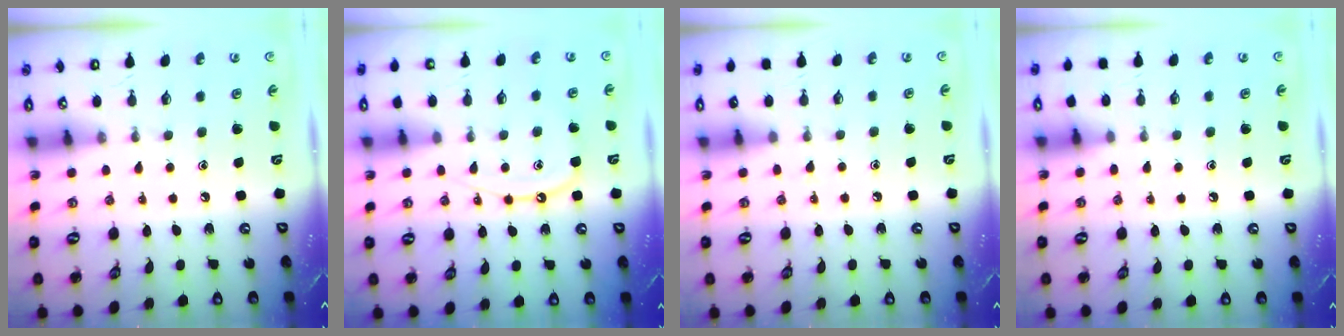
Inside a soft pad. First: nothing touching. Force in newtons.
{"total": 9.3, "press": 9.2, "slide": 1.0}
{"total": 4.5, "press": 4.4, "slide": 0.7}
{"total": 3.3, "press": 3.2, "slide": 0.6}